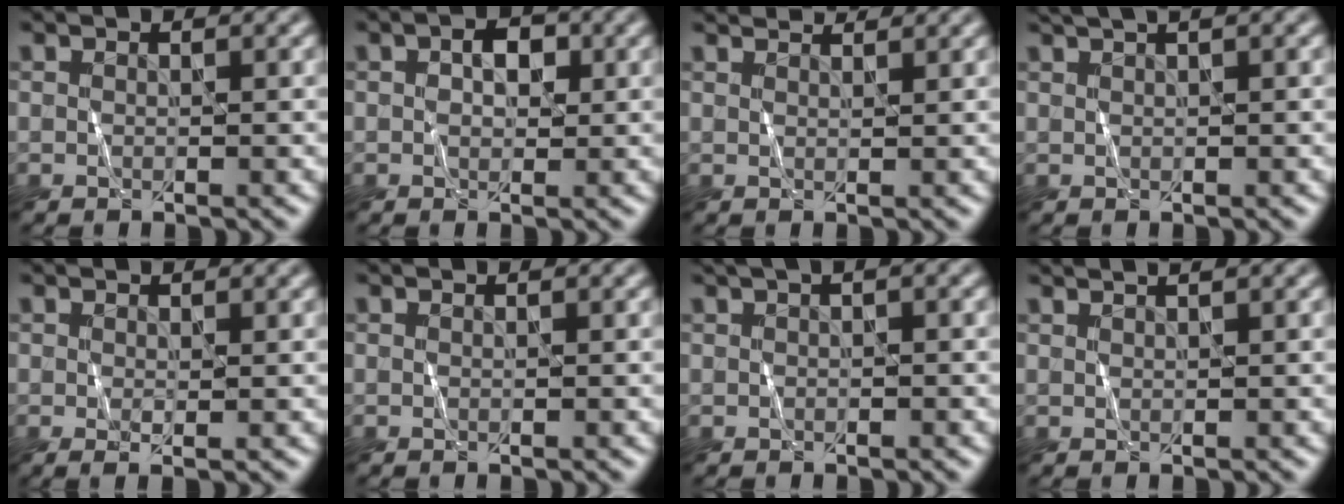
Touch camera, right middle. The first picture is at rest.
{"total": 2.2, "force": [0.2, 1.5, 1.6], "torque": [-0.023, 0.004, 0.002]}
{"total": 3.0, "force": [2.8, 0.7, 1.0], "torque": [-0.006, 0.010, 0.022]}
{"total": 2.7, "force": [1.9, 0.7, 1.8], "torque": [-0.016, 0.008, 0.020]}
{"total": 0.9, "force": [0.1, 0.1, 0.9], "torque": [-0.019, -0.002, 0.001]}
{"total": 0.0}
{"total": 2.3, "force": [1.1, 0.9, 1.8], "torque": [-0.017, 0.002, 0.006]}
{"total": 2.3, "force": [1.7, 0.8, 1.3], "torque": [-0.003, 0.010, 0.001]}